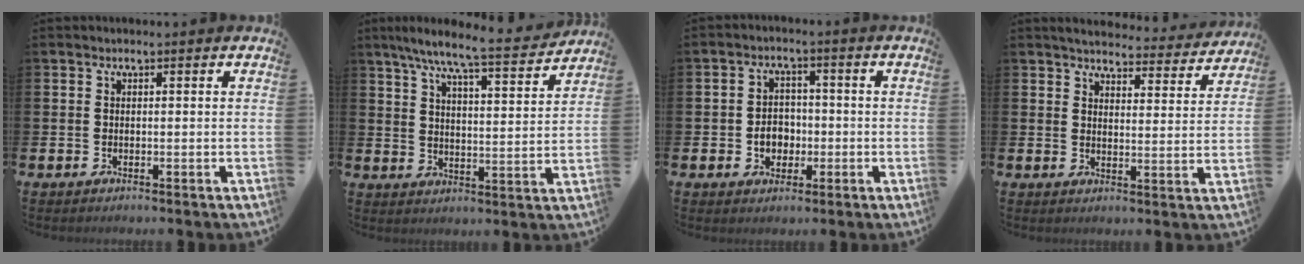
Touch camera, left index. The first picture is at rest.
{"total": 8.4, "force": [7.5, 0.2, 3.7], "torque": [-0.090, -0.048, 0.127]}
{"total": 3.9, "force": [-0.9, 3.3, 2.0], "torque": [-0.021, -0.002, -0.025]}
{"total": 4.3, "force": [4.2, 0.7, 0.7], "torque": [-0.014, -0.036, 0.067]}